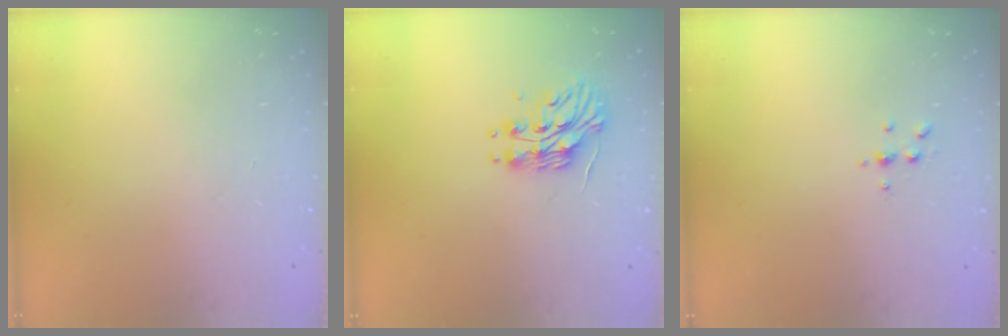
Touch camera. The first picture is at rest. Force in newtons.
{"total": 11.0, "press": 11.0, "slide": 0.9}
{"total": 3.8, "press": 3.7, "slide": 0.5}